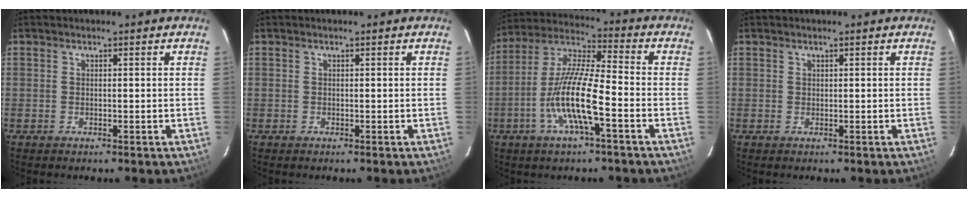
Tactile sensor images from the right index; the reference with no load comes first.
{"total": 0.0}
{"total": 12.7, "force": [-4.6, 1.9, 11.6], "torque": [-0.237, -0.002, -0.095]}
{"total": 0.0}